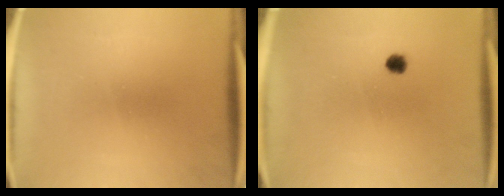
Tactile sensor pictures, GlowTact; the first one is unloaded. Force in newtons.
{"total": 1.7}